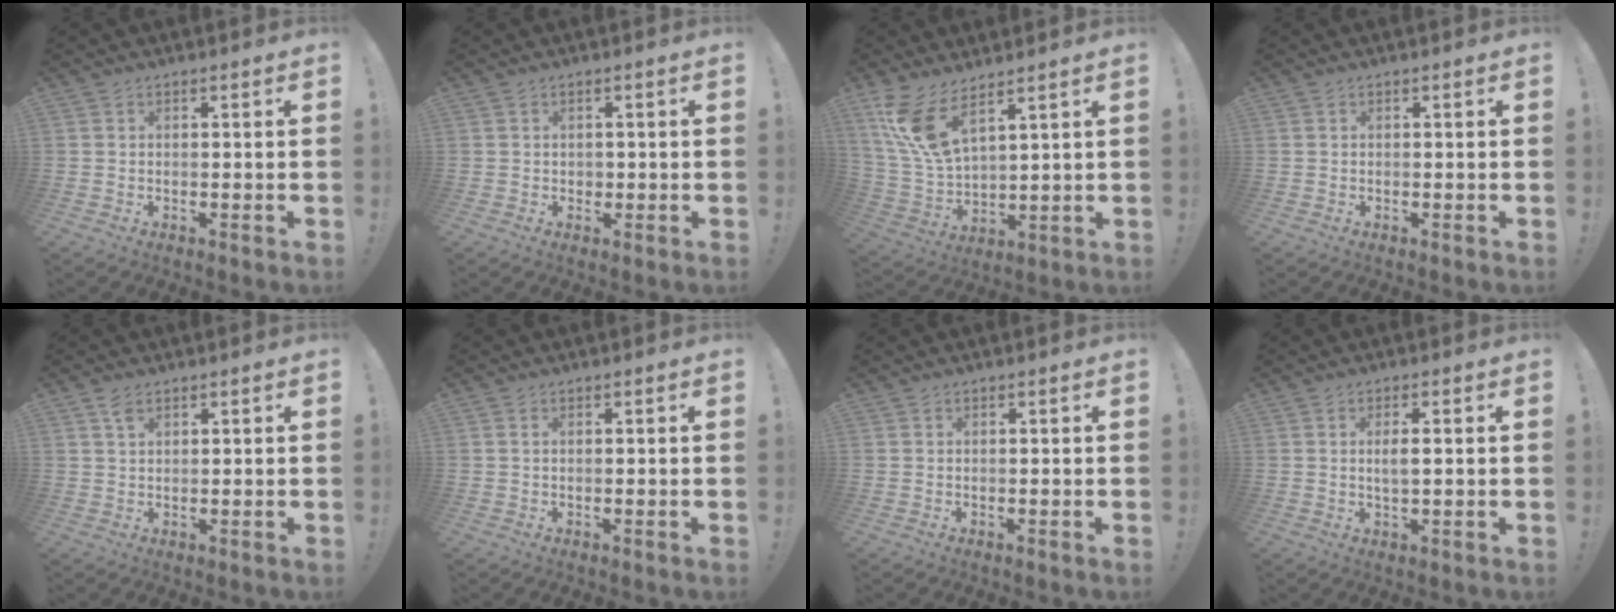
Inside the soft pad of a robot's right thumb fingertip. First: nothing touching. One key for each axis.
{"total": 1.2, "fx": 0.0, "fy": 1.2, "fz": 0.2, "tx": 0.000, "ty": 0.000, "tz": -0.001}
{"total": 12.4, "fx": 8.0, "fy": 4.7, "fz": 8.2, "tx": -0.176, "ty": -0.047, "tz": 0.151}
{"total": 0.0}
{"total": 2.7, "fx": 1.8, "fy": 1.3, "fz": 1.6, "tx": -0.018, "ty": -0.010, "tz": 0.030}
{"total": 0.6, "fx": 0.2, "fy": 0.2, "fz": 0.5, "tx": -0.015, "ty": 0.003, "tz": 0.006}
{"total": 0.0}
{"total": 2.9, "fx": 0.2, "fy": 0.6, "fz": 2.8, "tx": -0.044, "ty": -0.005, "tz": -0.001}